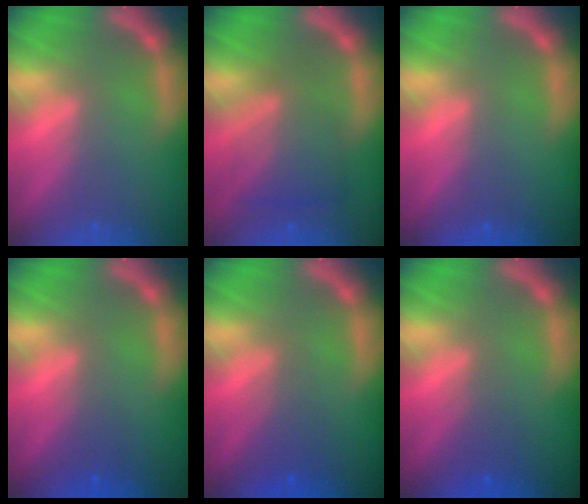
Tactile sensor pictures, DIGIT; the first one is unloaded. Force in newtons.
{"total": 6.0}
{"total": 0.0}
{"total": 1.5}
{"total": 2.5}
{"total": 2.0}